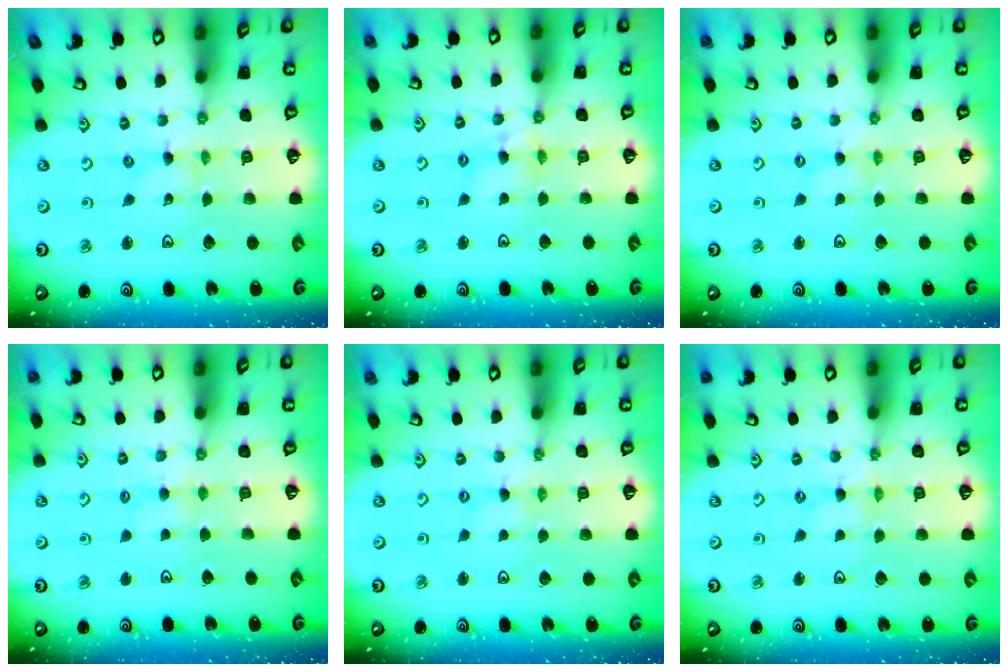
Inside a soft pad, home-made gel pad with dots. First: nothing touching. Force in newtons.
{"total": 4.5, "press": 4.4, "slide": 0.5}
{"total": 0.0}
{"total": 2.7, "press": 2.6, "slide": 0.5}
{"total": 0.0}
{"total": 0.0}